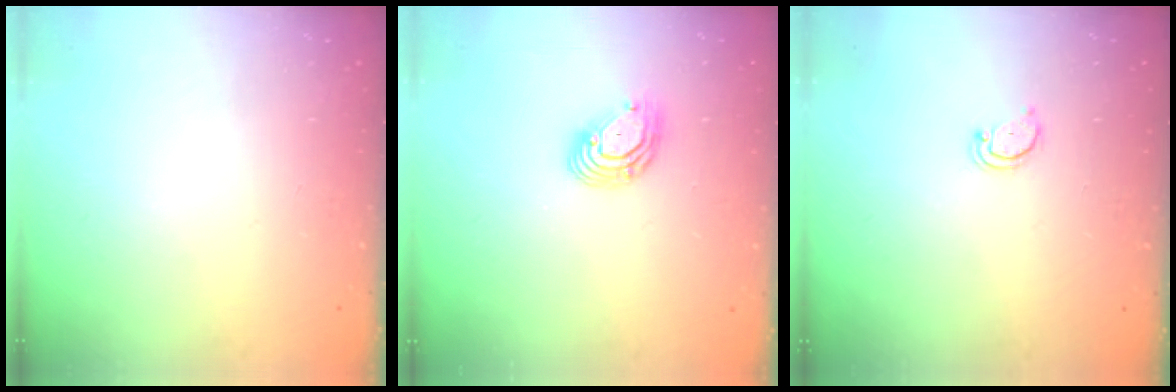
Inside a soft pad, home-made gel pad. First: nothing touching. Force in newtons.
{"total": 7.3, "press": 7.2, "slide": 1.3}
{"total": 2.2, "press": 2.2, "slide": 0.4}